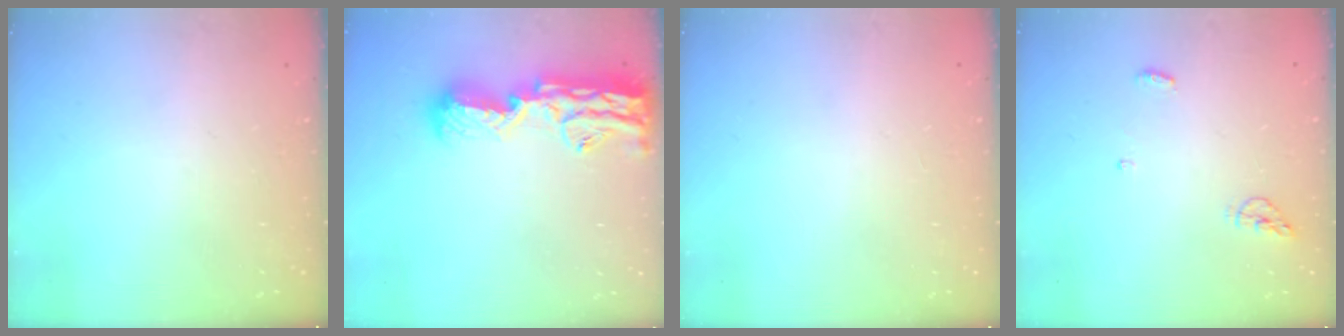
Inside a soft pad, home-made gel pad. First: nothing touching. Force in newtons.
{"total": 18.1, "press": 17.4, "slide": 5.2}
{"total": 1.0, "press": 0.8, "slide": 0.6}
{"total": 4.1, "press": 3.9, "slide": 1.3}